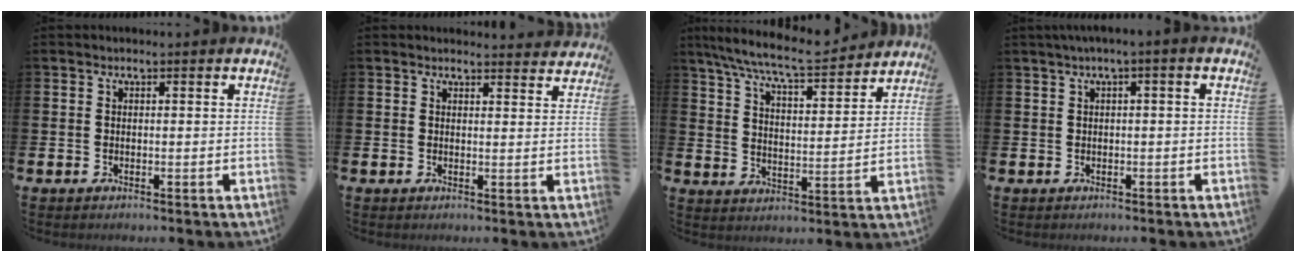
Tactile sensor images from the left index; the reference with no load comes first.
{"total": 2.2, "force": [2.2, 0.2, -0.1], "torque": [0.008, -0.015, 0.038]}
{"total": 8.7, "force": [8.0, 1.0, 3.2], "torque": [-0.090, -0.048, 0.141]}
{"total": 1.1, "force": [0.0, -0.1, 1.1], "torque": [-0.025, 0.001, 0.000]}